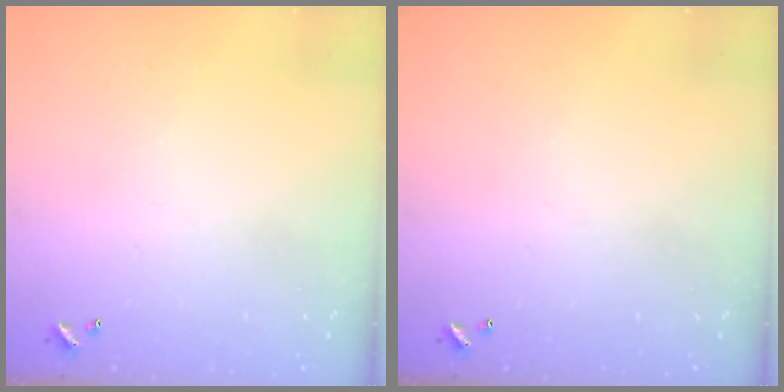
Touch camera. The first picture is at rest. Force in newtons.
{"total": 0.0}